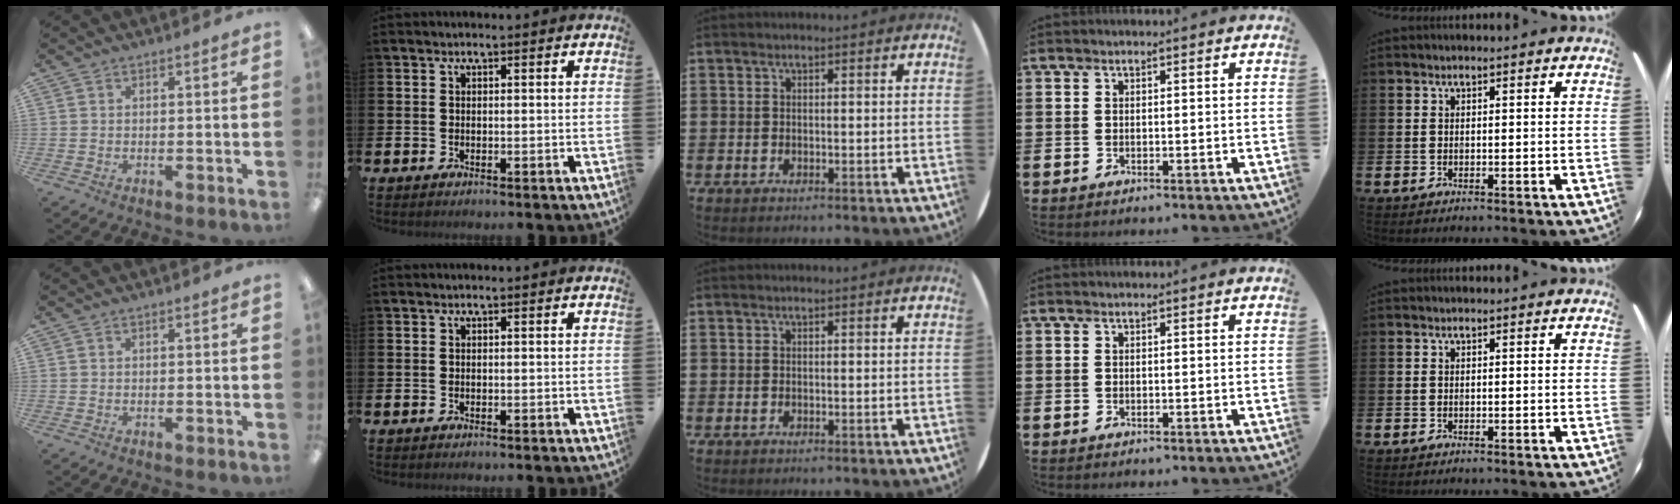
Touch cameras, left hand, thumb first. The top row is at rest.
{}